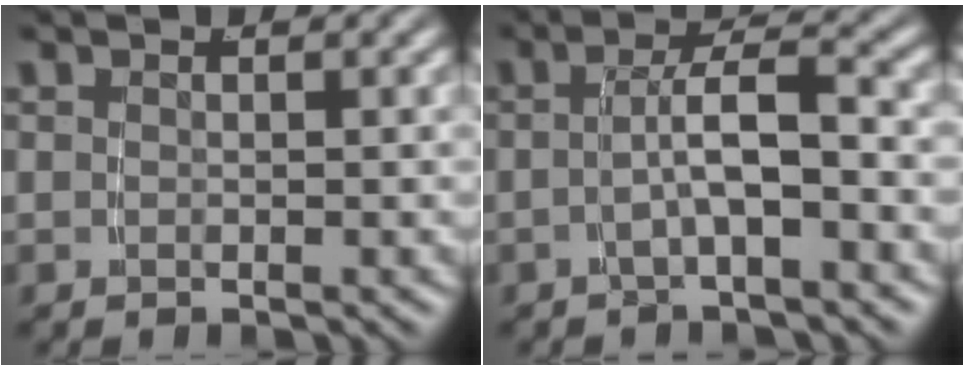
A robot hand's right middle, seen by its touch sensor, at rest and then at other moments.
{"total": 3.4, "force": [-1.6, 0.2, 3.0], "torque": [-0.044, 0.010, -0.027]}